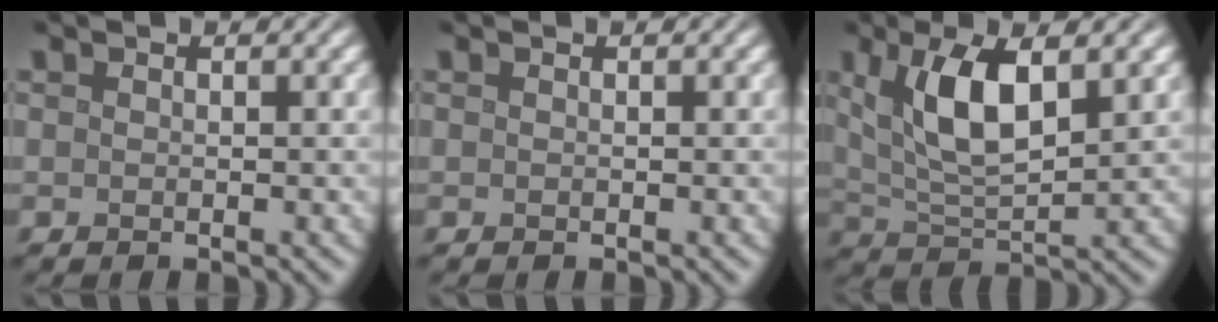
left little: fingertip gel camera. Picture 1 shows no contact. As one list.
[{"total": 0.0}, {"total": 6.4, "force": [2.2, 2.4, 5.5], "torque": [-0.109, 0.001, 0.045]}]